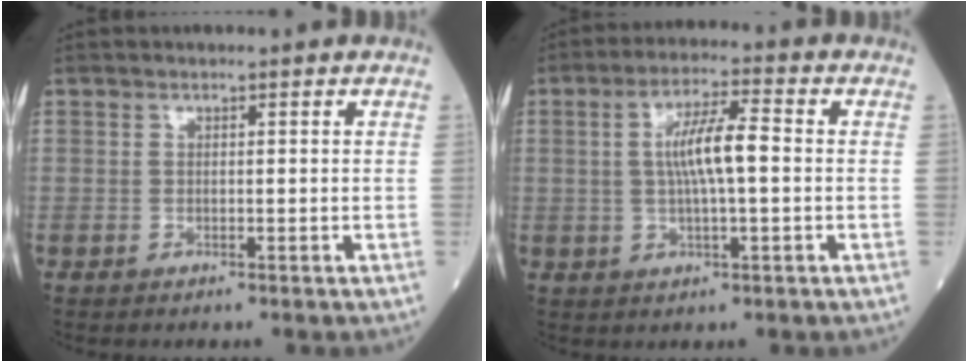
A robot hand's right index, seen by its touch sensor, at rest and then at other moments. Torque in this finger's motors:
{"motor_torque": [0.66, -0.40, 0.61, 0.16]}